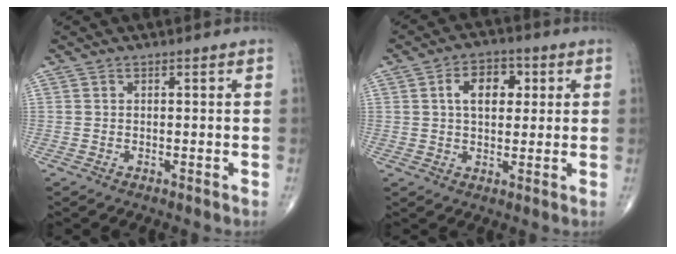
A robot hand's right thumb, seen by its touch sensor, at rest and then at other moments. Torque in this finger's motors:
{"motor_torque": [-0.11, 0.19, 0.38, 0.22, 0.18]}